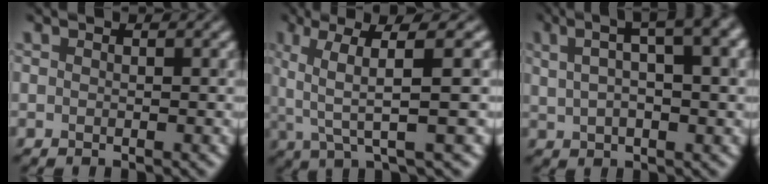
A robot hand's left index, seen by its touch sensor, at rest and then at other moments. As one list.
[{"total": 4.4, "force": [0.6, -0.4, 4.3], "torque": [-0.101, -0.007, 0.048]}, {"total": 6.0, "force": [2.8, 1.0, 5.2], "torque": [-0.118, 0.011, 0.090]}]